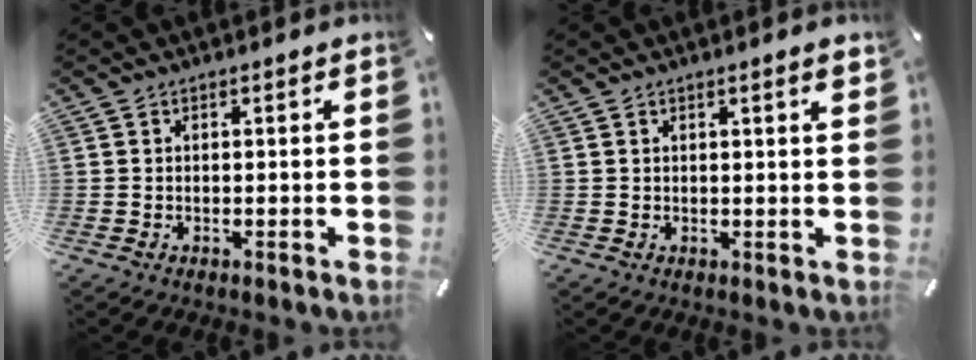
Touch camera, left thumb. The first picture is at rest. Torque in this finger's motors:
{"motor_torque": [0.42, -0.21, 0.37, -0.38, 0.00]}